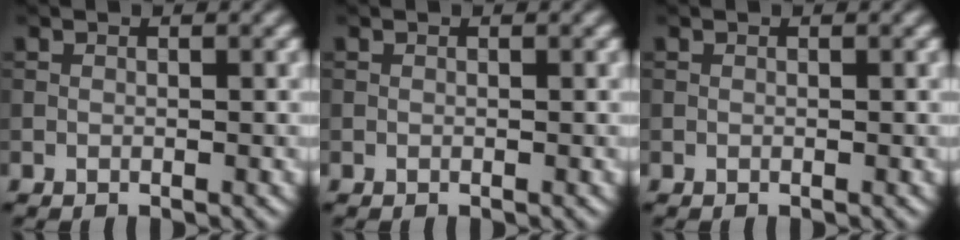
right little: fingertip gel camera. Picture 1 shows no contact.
{"total": 0.0}
{"total": 0.0}